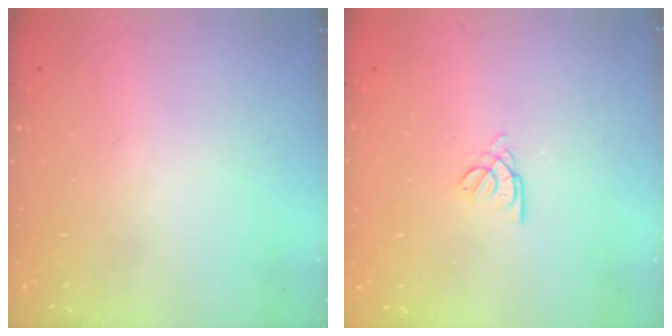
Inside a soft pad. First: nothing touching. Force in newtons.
{"total": 2.2, "press": 2.1, "slide": 0.6}